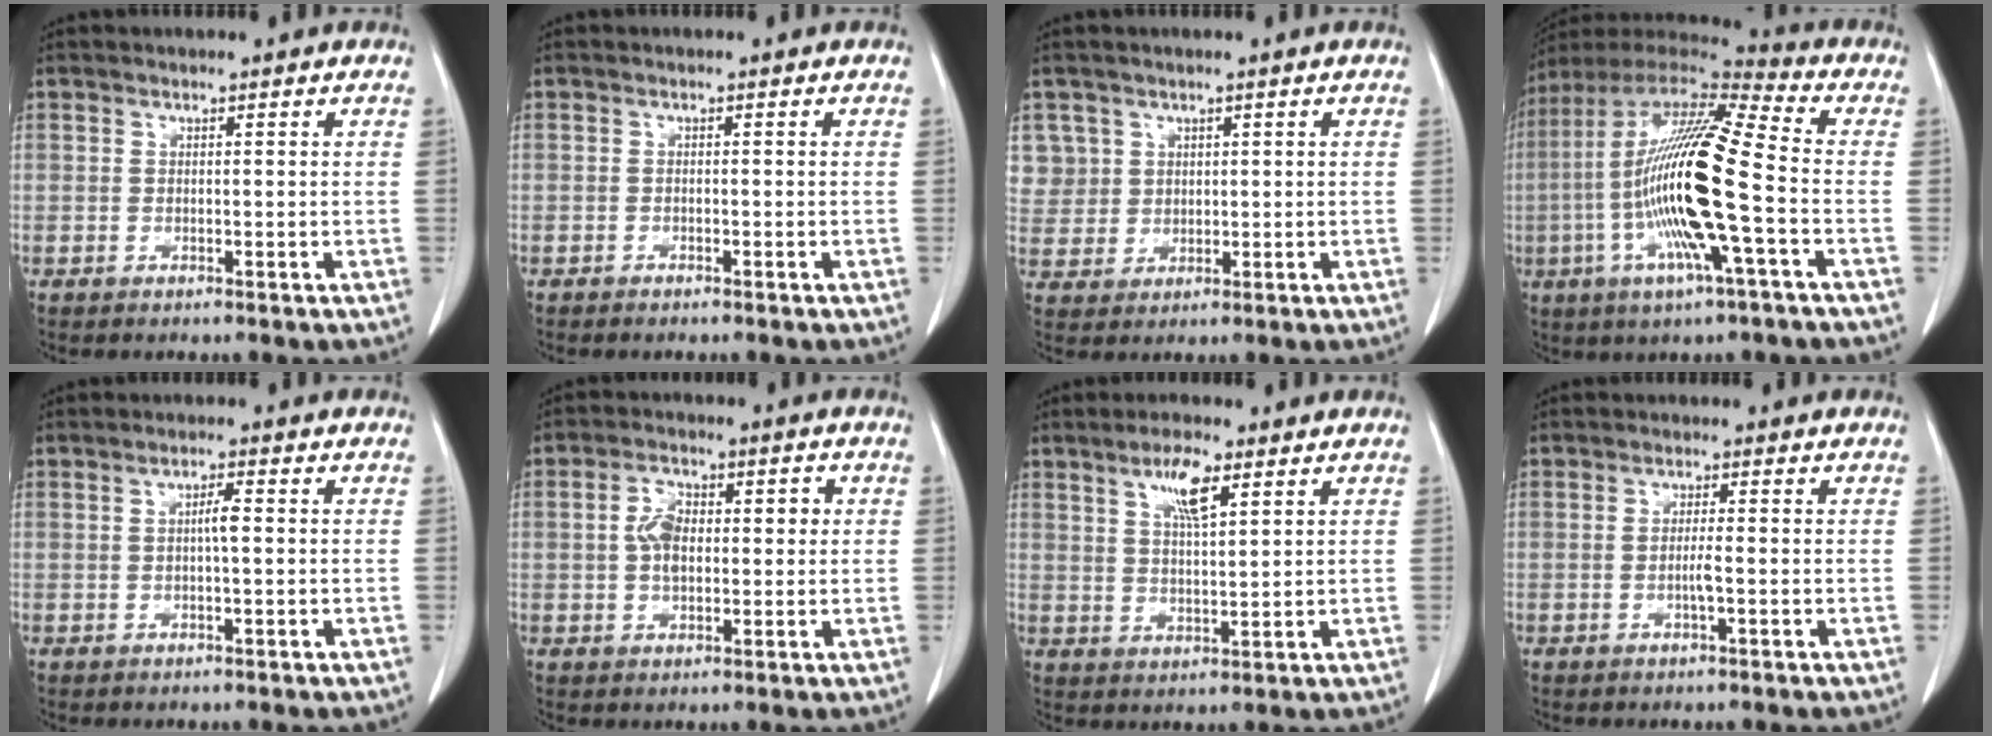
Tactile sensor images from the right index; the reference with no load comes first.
{"total": 1.4, "force": [-1.1, 0.6, 0.6], "torque": [-0.011, 0.000, -0.013]}
{"total": 7.8, "force": [2.9, 7.2, 0.8], "torque": [-0.029, 0.025, 0.076]}
{"total": 21.1, "force": [-3.8, 2.0, 20.7], "torque": [-0.423, -0.012, -0.078]}
{"total": 2.6, "force": [0.1, 0.6, 2.5], "torque": [-0.050, 0.007, 0.004]}
{"total": 7.1, "force": [0.6, 3.9, 5.8], "torque": [-0.110, 0.026, 0.011]}
{"total": 6.3, "force": [3.3, 1.5, 5.2], "torque": [-0.098, 0.002, 0.060]}
{"total": 2.3, "force": [-0.6, 0.3, 2.2], "torque": [-0.045, 0.001, -0.010]}